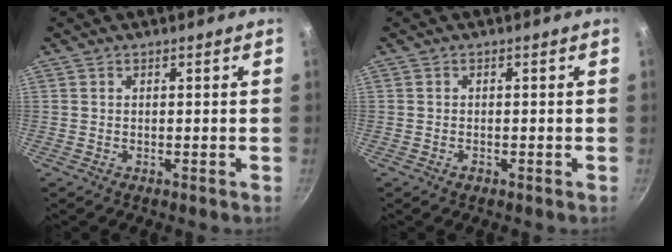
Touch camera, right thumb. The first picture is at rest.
{"total": 1.0, "force": [-0.6, 0.6, 0.5], "torque": [-0.009, 0.001, -0.010]}